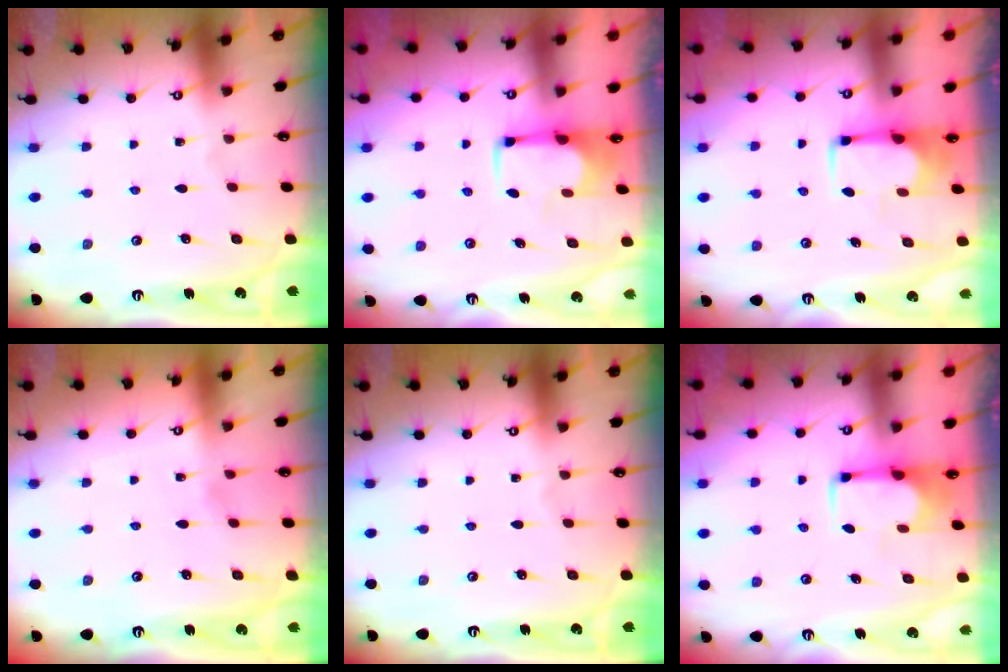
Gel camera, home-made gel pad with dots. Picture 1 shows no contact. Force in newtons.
{"total": 1.9, "press": 1.6, "slide": 1.0}
{"total": 1.9, "press": 1.6, "slide": 1.0}
{"total": 3.9, "press": 3.8, "slide": 0.5}
{"total": 0.0}
{"total": 1.8, "press": 1.7, "slide": 0.6}